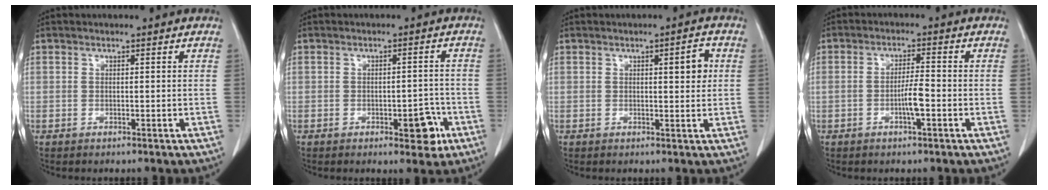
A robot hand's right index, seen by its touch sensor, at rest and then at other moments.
{"total": 4.8, "force": [-2.2, 2.0, 3.8], "torque": [-0.040, 0.005, -0.022]}
{"total": 3.3, "force": [0.8, 0.8, 3.1], "torque": [-0.041, 0.002, 0.010]}
{"total": 3.7, "force": [-1.2, 0.4, 3.5], "torque": [-0.064, 0.000, -0.022]}